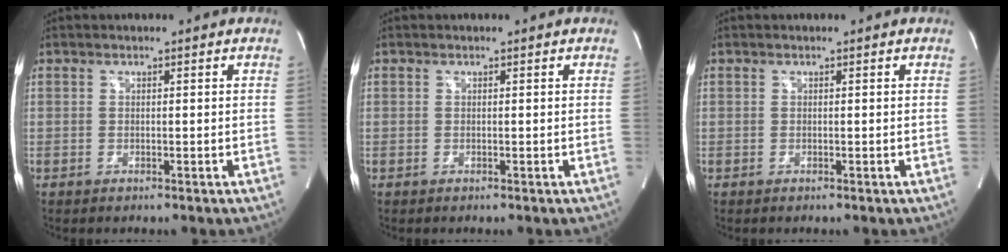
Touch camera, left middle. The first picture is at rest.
{"total": 0.0}
{"total": 0.0}